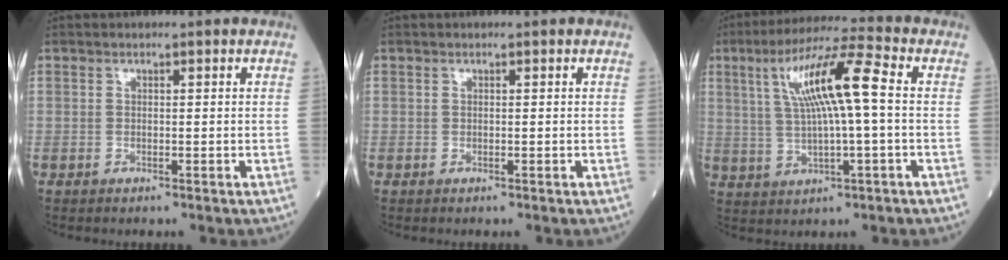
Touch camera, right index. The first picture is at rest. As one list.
[{"total": 0.0}, {"total": 12.5, "force": [2.0, 1.6, 12.2], "torque": [-0.232, 0.024, 0.036]}]